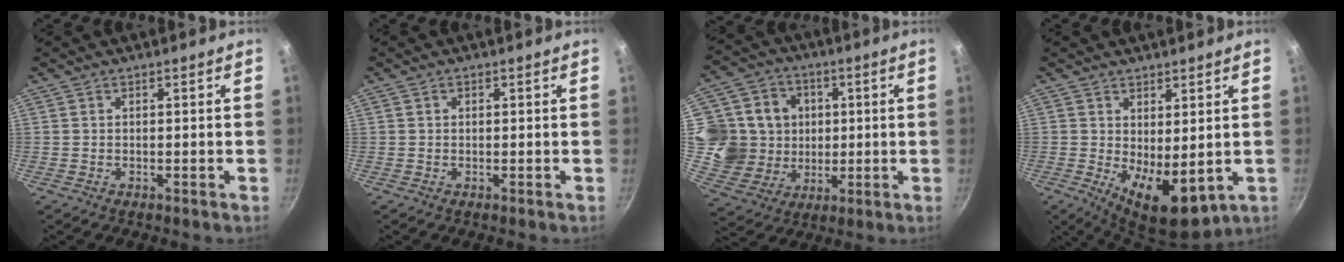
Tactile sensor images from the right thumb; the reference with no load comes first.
{"total": 0.7, "force": [0.2, 0.6, 0.3], "torque": [-0.003, 0.005, 0.003]}
{"total": 16.4, "force": [1.9, 14.8, 6.8], "torque": [-0.105, 0.002, 0.037]}
{"total": 9.6, "force": [0.1, 4.6, 8.4], "torque": [-0.106, -0.023, 0.016]}